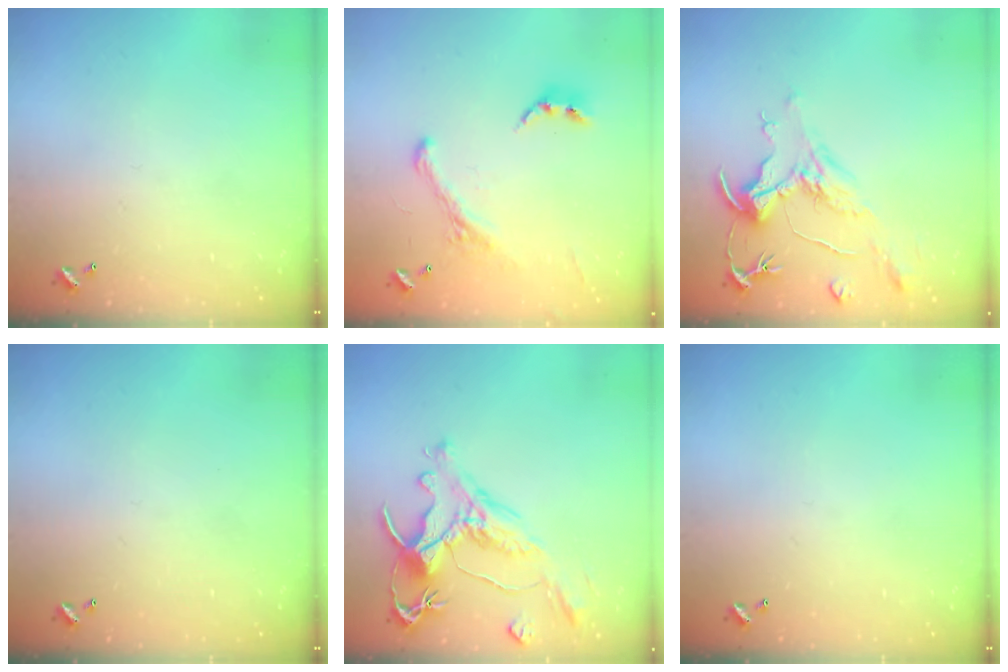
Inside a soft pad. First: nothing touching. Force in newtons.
{"total": 2.9, "press": 2.7, "slide": 1.2}
{"total": 2.1, "press": 1.7, "slide": 1.3}
{"total": 0.0}
{"total": 1.5, "press": 0.7, "slide": 1.3}
{"total": 0.0}